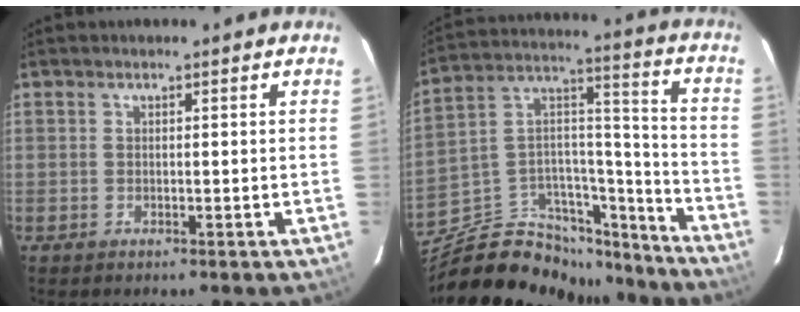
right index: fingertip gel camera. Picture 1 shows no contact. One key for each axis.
{"total": 24.1, "fx": -18.9, "fy": 11.6, "fz": 9.5, "tx": -0.178, "ty": 0.077, "tz": -0.277}